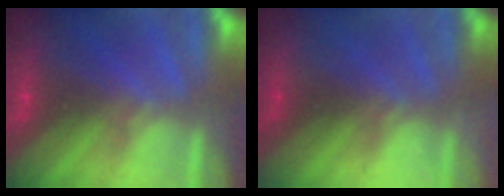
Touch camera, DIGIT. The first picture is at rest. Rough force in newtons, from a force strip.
{"total": 2.3}